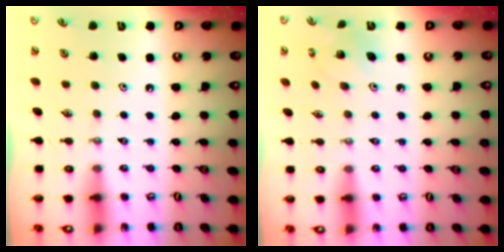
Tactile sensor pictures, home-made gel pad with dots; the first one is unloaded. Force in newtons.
{"total": 4.7, "press": 4.7, "slide": 0.2}